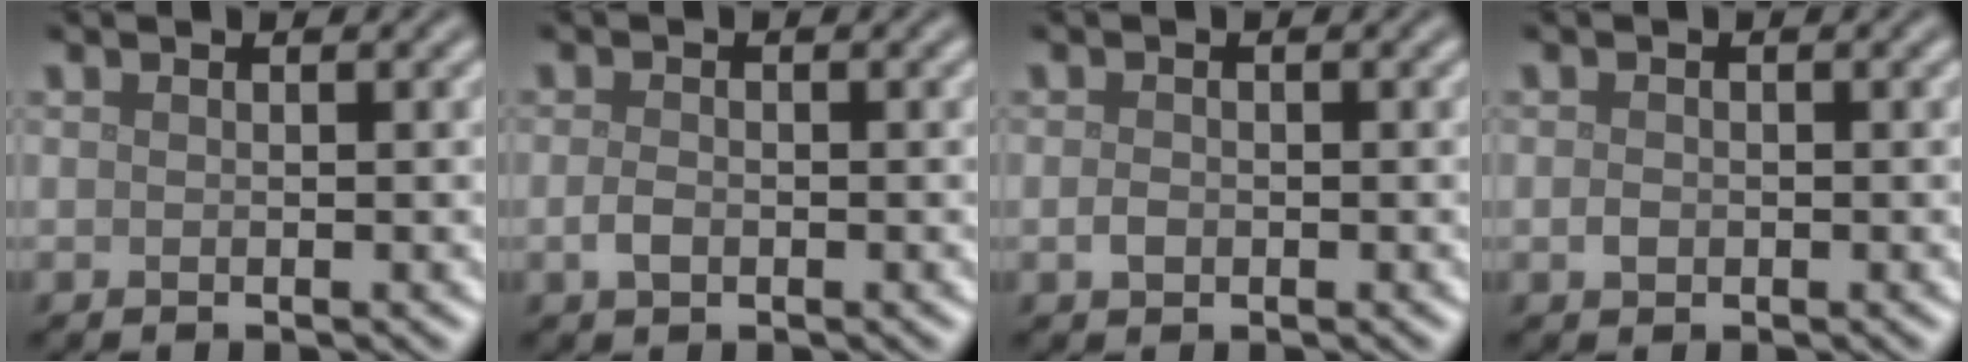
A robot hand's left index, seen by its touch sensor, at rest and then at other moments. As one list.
[{"total": 1.4, "force": [-0.4, 0.8, 1.0], "torque": [-0.020, 0.000, -0.011]}, {"total": 1.0, "force": [-0.3, 0.7, 0.6], "torque": [-0.014, -0.001, -0.008]}, {"total": 0.9, "force": [-0.2, 0.7, 0.5], "torque": [-0.010, -0.001, -0.006]}]